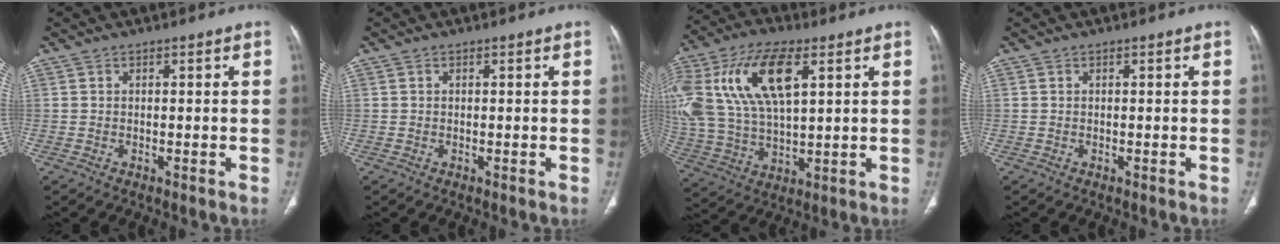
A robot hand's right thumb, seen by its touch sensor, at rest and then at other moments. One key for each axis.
{"total": 0.0}
{"total": 22.2, "fx": 7.3, "fy": 10.9, "fz": 17.9, "tx": -0.384, "ty": 0.002, "tz": 0.137}
{"total": 0.0}